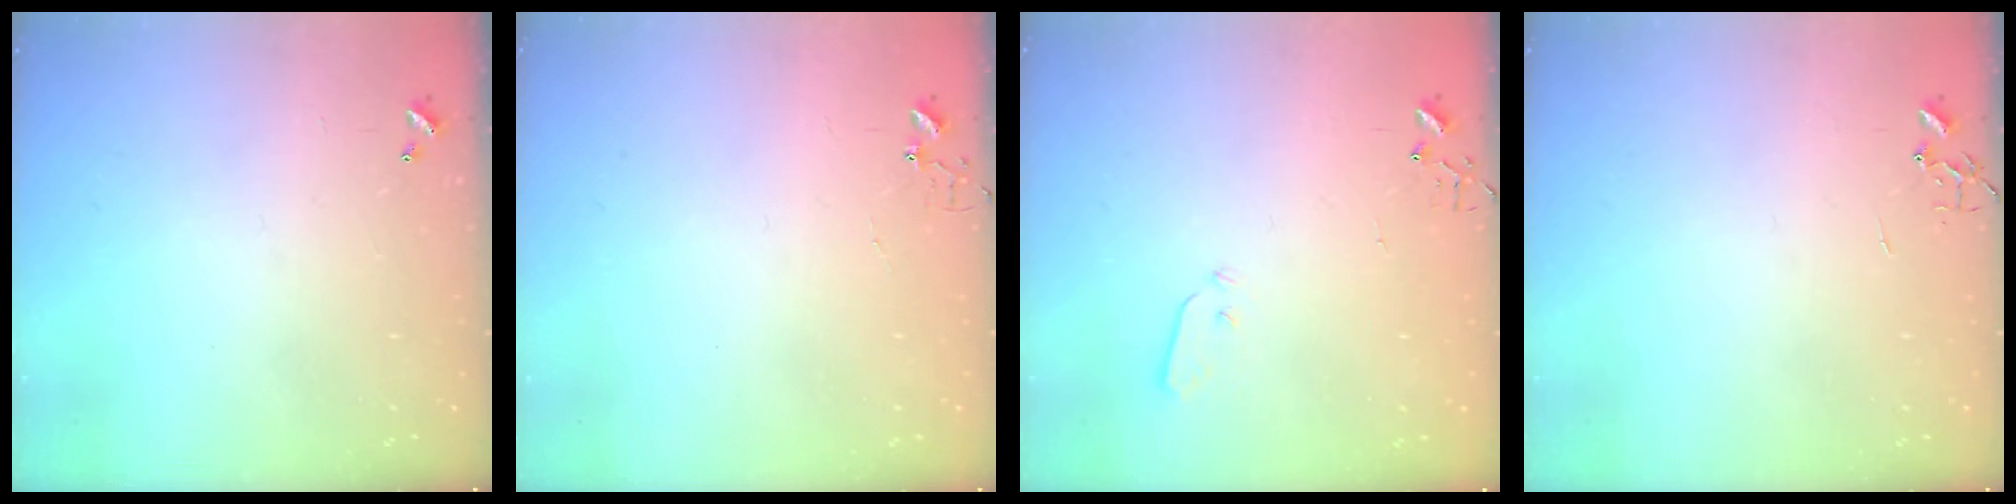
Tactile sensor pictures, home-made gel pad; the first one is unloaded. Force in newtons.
{"total": 3.4, "press": 3.4, "slide": 0.3}
{"total": 3.8, "press": 3.8, "slide": 0.1}
{"total": 0.0}